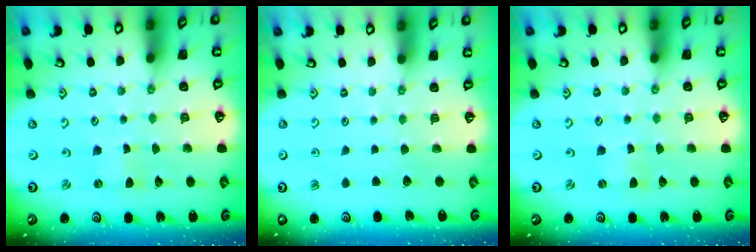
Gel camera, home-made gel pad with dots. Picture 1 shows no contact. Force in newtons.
{"total": 0.0}
{"total": 0.0}